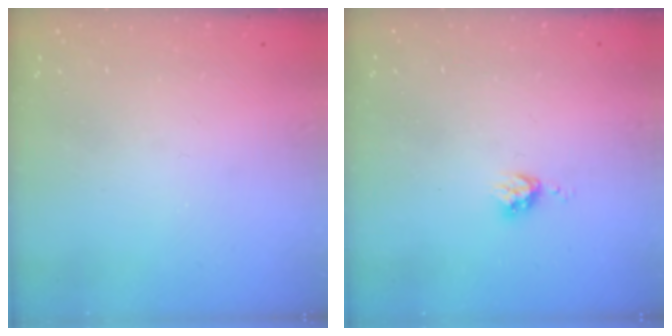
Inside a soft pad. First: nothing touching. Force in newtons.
{"total": 3.7, "press": 3.7, "slide": 0.5}